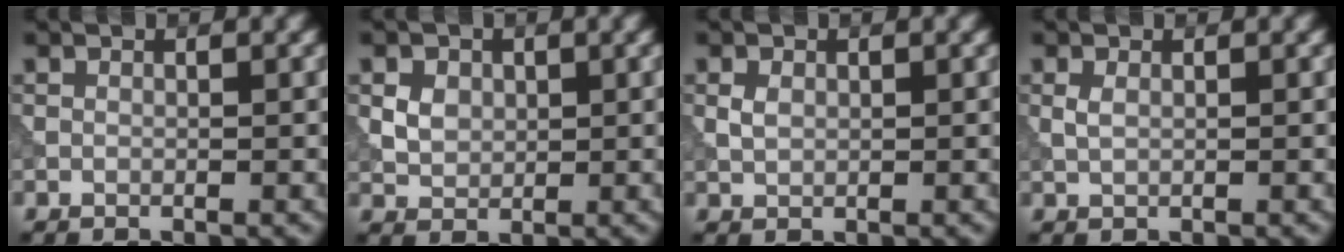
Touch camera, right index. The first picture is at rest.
{"total": 3.1, "force": [1.0, 2.4, 1.6], "torque": [-0.038, 0.005, 0.022]}
{"total": 1.3, "force": [0.3, 1.0, 0.8], "torque": [-0.017, 0.001, 0.007]}
{"total": 1.0, "force": [0.3, 0.5, 0.8], "torque": [-0.021, -0.001, 0.007]}